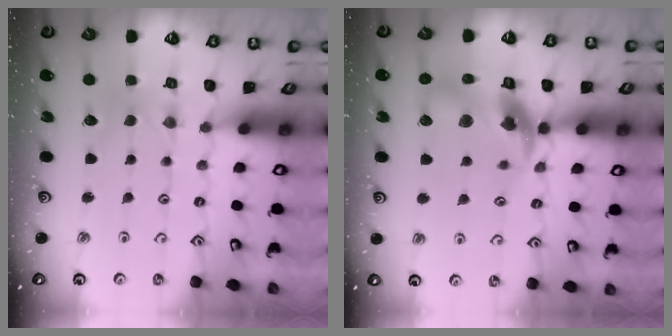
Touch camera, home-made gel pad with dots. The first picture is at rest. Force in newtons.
{"total": 14.2, "press": 14.0, "slide": 2.0}